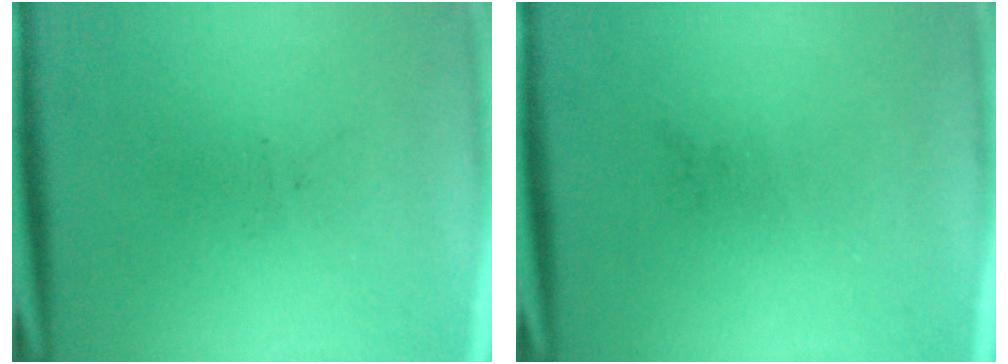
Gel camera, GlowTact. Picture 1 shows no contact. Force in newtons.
{"total": 0.0}